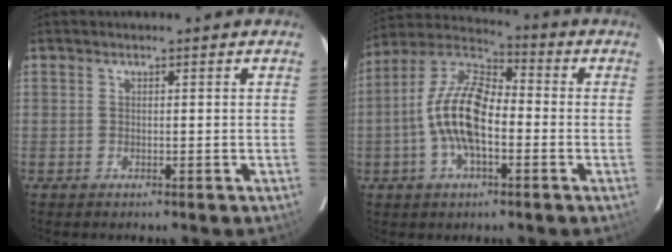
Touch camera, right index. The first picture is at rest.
{"total": 13.5, "force": [-2.7, 6.2, 11.6], "torque": [-0.239, 0.014, -0.059]}